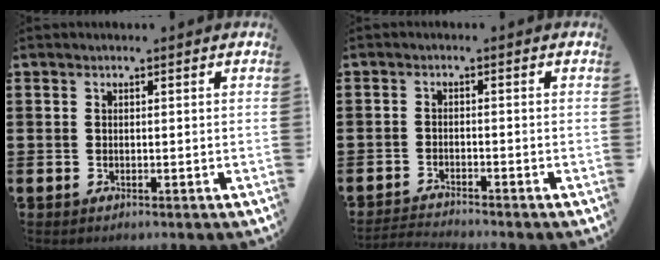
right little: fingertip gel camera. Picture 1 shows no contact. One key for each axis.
{"total": 1.8, "fx": -1.8, "fy": -0.2, "fz": 0.1, "tx": -0.004, "ty": 0.002, "tz": -0.037}